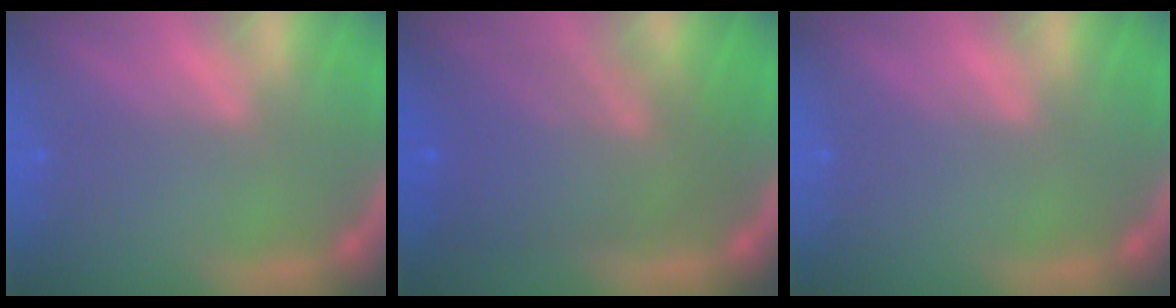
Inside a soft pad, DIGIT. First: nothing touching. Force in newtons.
{"total": 8.5}
{"total": 0.0}